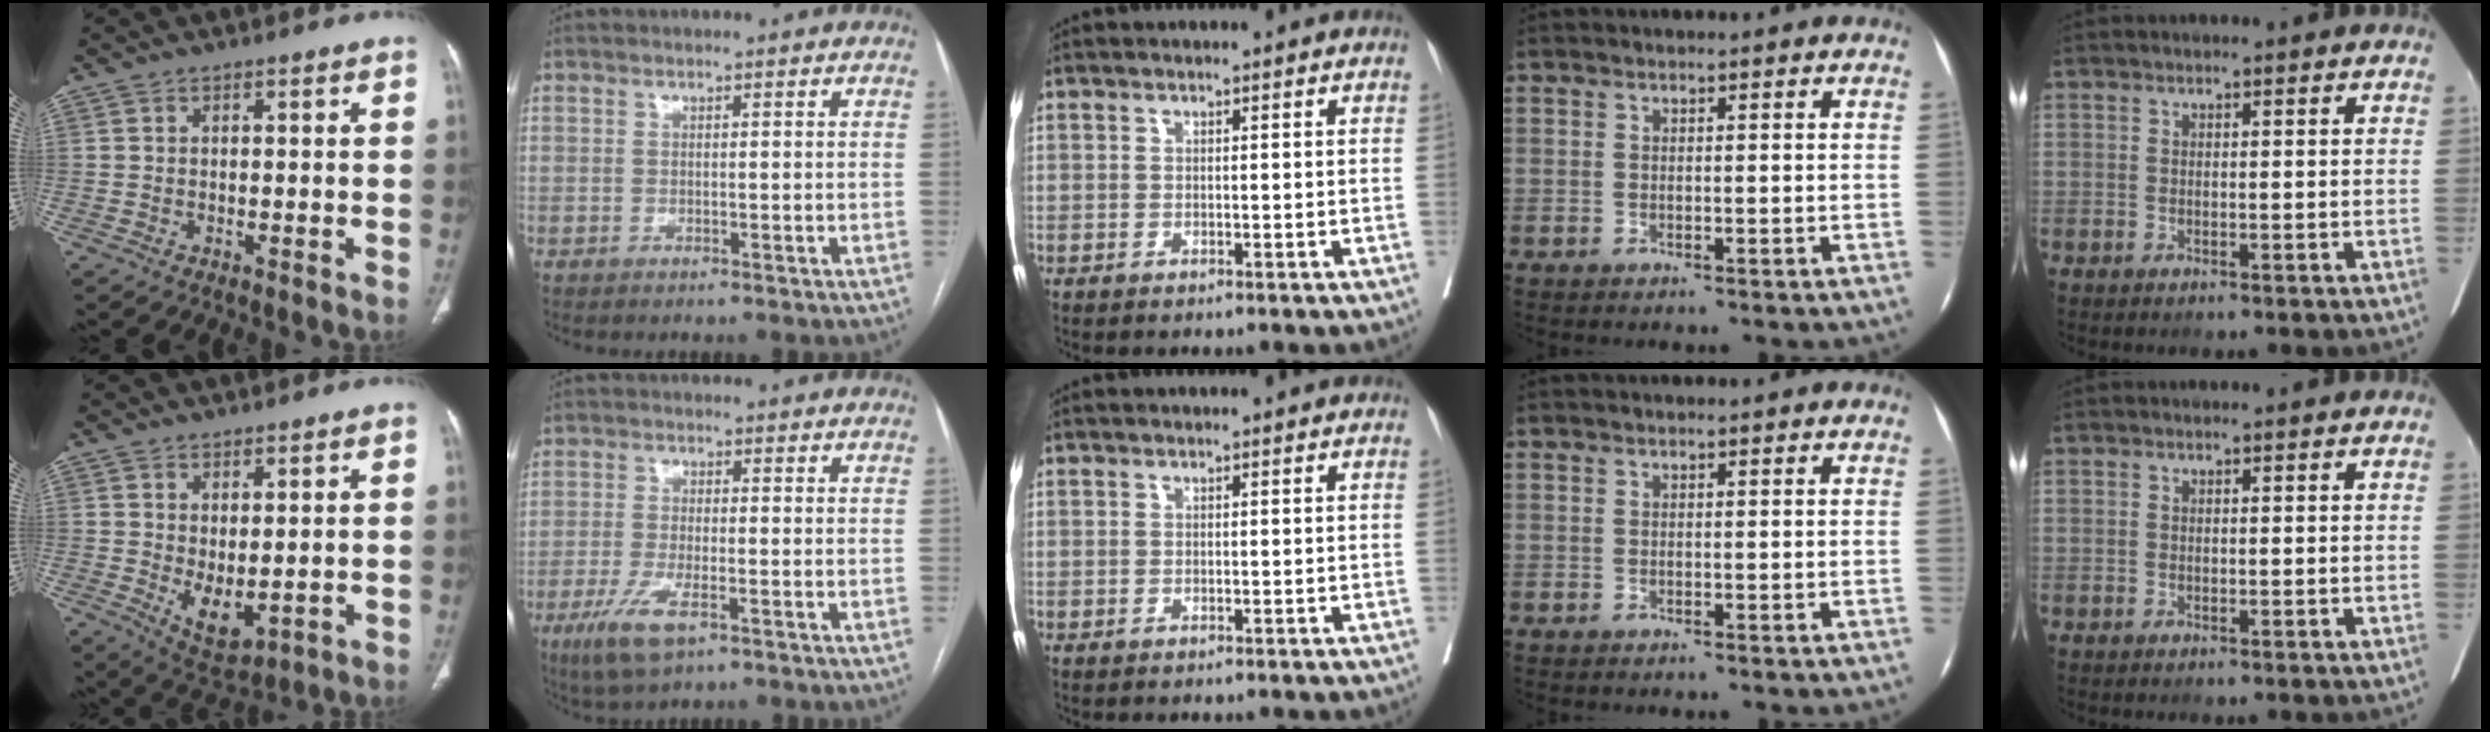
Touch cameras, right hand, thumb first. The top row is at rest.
{"thumb": {"total": 6.5, "force": [-0.1, 3.5, 5.5], "torque": [-0.077, -0.015, 0.021]}, "index": {"total": 6.8, "force": [-3.5, 1.7, 5.6], "torque": [-0.118, -0.016, -0.062]}}